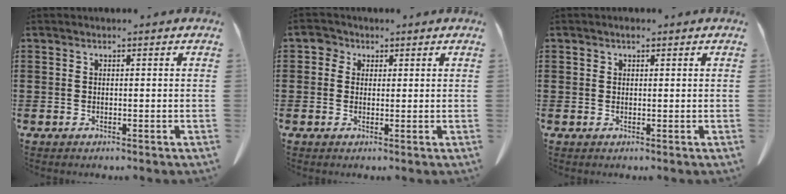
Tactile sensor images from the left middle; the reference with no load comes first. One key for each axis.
{"total": 2.2, "fx": 1.1, "fy": 1.8, "fz": 0.7, "tx": -0.013, "ty": 0.004, "tz": 0.017}
{"total": 0.9, "fx": 0.5, "fy": 0.6, "fz": 0.3, "tx": -0.009, "ty": 0.005, "tz": 0.010}